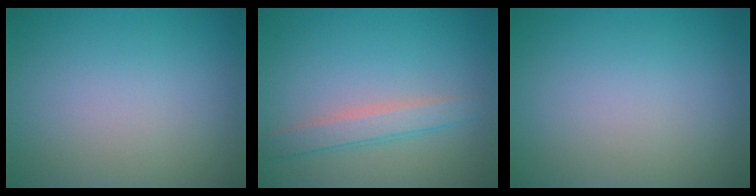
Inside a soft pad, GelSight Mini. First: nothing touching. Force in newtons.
{"total": 2.5, "press": 2.5, "slide": 0.1}
{"total": 0.0}